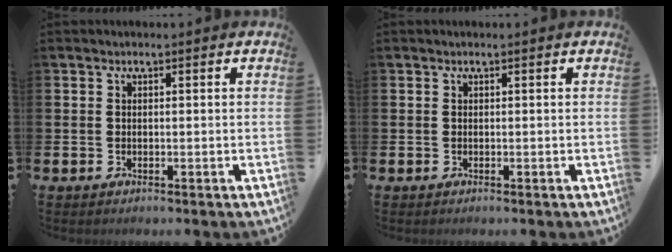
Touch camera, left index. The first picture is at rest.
{"total": 0.0}